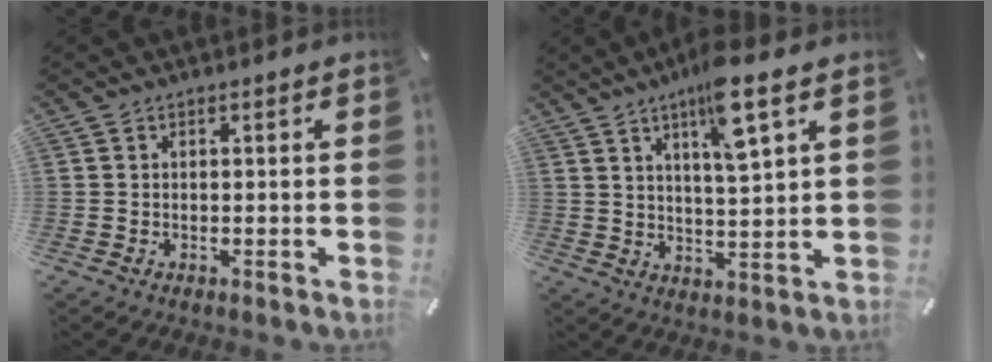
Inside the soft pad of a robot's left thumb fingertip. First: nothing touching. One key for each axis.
{"total": 10.2, "fx": 6.1, "fy": 1.9, "fz": 8.0, "tx": -0.129, "ty": -0.026, "tz": 0.100}